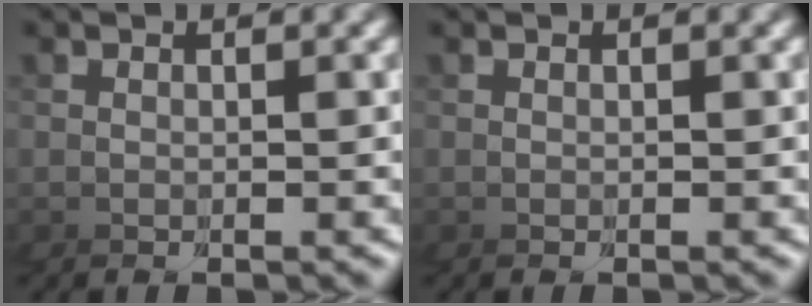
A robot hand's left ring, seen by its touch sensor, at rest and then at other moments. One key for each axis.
{"total": 0.0}